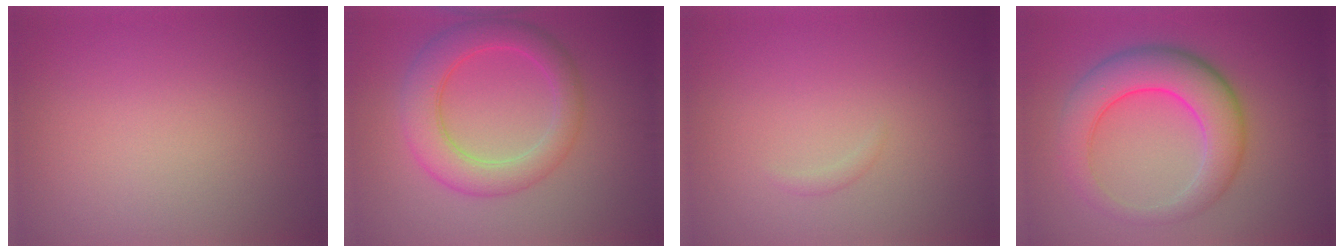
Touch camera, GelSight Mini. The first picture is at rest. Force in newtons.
{"total": 5.6, "press": 5.6, "slide": 0.1}
{"total": 0.5, "press": 0.5, "slide": 0.0}
{"total": 7.1, "press": 7.1, "slide": 0.1}